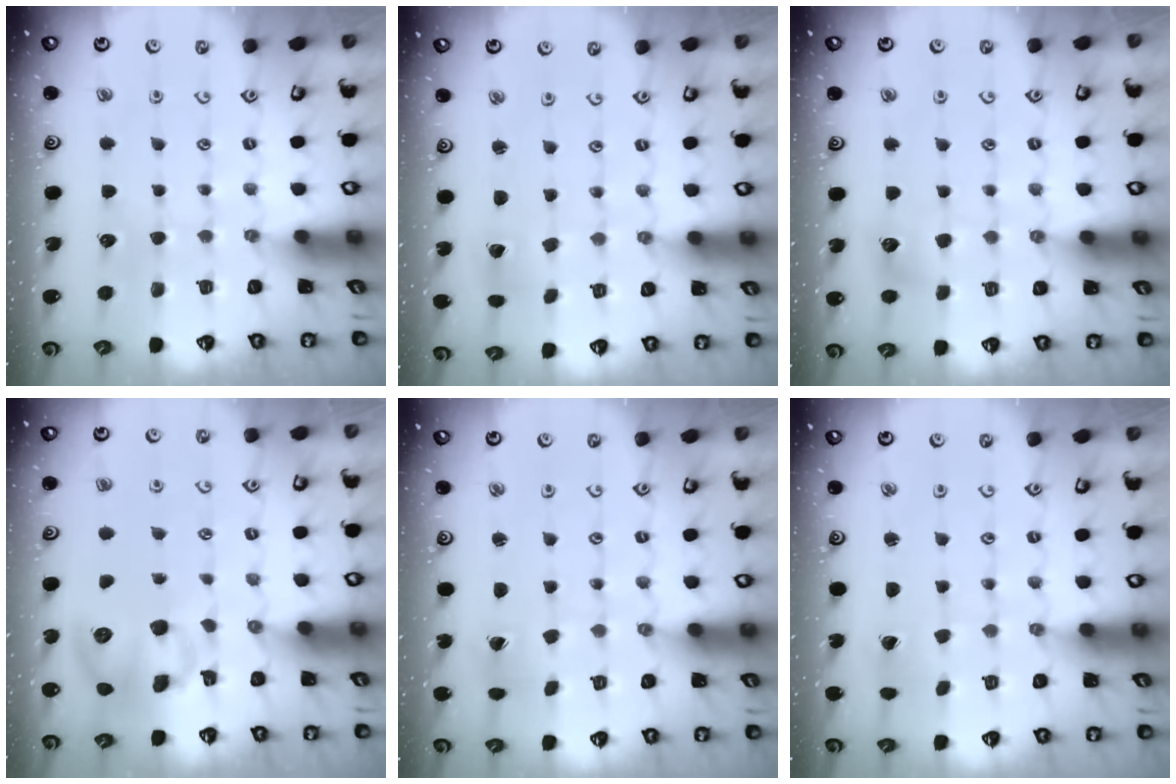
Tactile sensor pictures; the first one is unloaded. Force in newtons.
{"total": 2.0, "press": 2.0, "slide": 0.1}
{"total": 5.9, "press": 5.9, "slide": 0.8}
{"total": 10.4, "press": 10.2, "slide": 1.8}
{"total": 1.5, "press": 1.5, "slide": 0.0}
{"total": 1.2, "press": 1.2, "slide": 0.1}